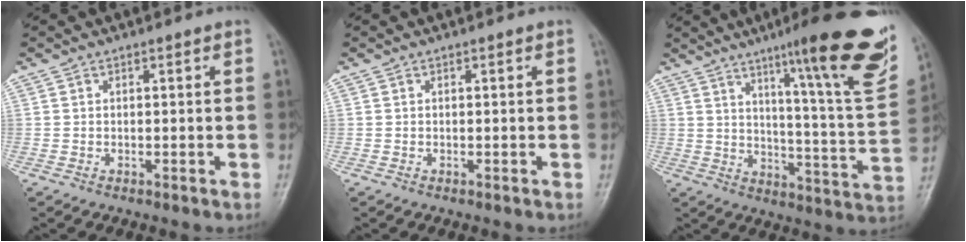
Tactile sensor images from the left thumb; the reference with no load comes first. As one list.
[{"total": 0.0}, {"total": 24.3, "force": [14.3, 3.2, 19.4], "torque": [-0.243, -0.065, 0.204]}]